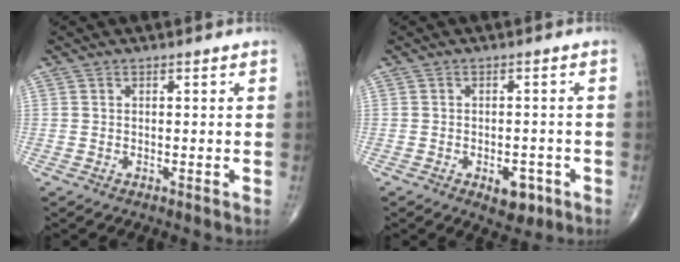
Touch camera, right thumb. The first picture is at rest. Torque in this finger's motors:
{"motor_torque": [2.44, 1.59, 0.42, -0.59, 0.00]}